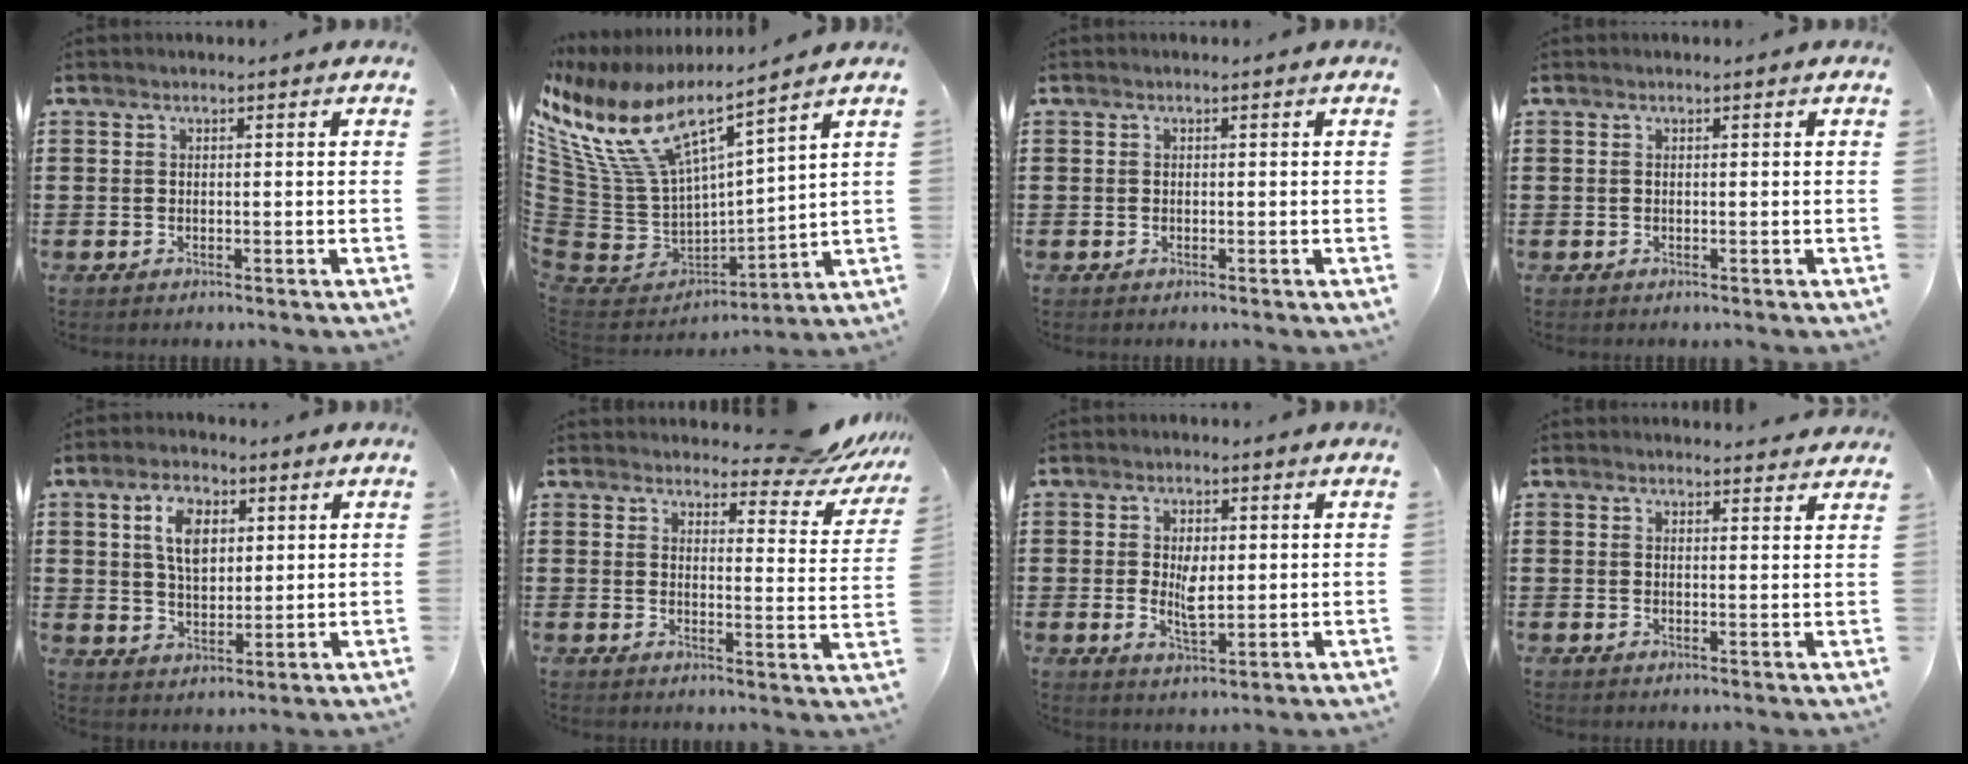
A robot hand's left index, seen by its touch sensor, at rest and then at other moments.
{"total": 11.7, "force": [7.7, 4.5, 7.5], "torque": [-0.201, -0.058, 0.132]}
{"total": 0.0}
{"total": 0.0}
{"total": 6.8, "force": [2.7, 4.0, 4.8], "torque": [-0.093, 0.008, 0.044]}
{"total": 6.9, "force": [6.4, 1.1, 2.5], "torque": [-0.043, -0.041, 0.110]}
{"total": 4.5, "force": [0.3, 2.1, 4.0], "torque": [-0.070, 0.002, 0.003]}
{"total": 2.2, "force": [2.2, 0.1, 0.2], "torque": [-0.002, -0.007, 0.040]}